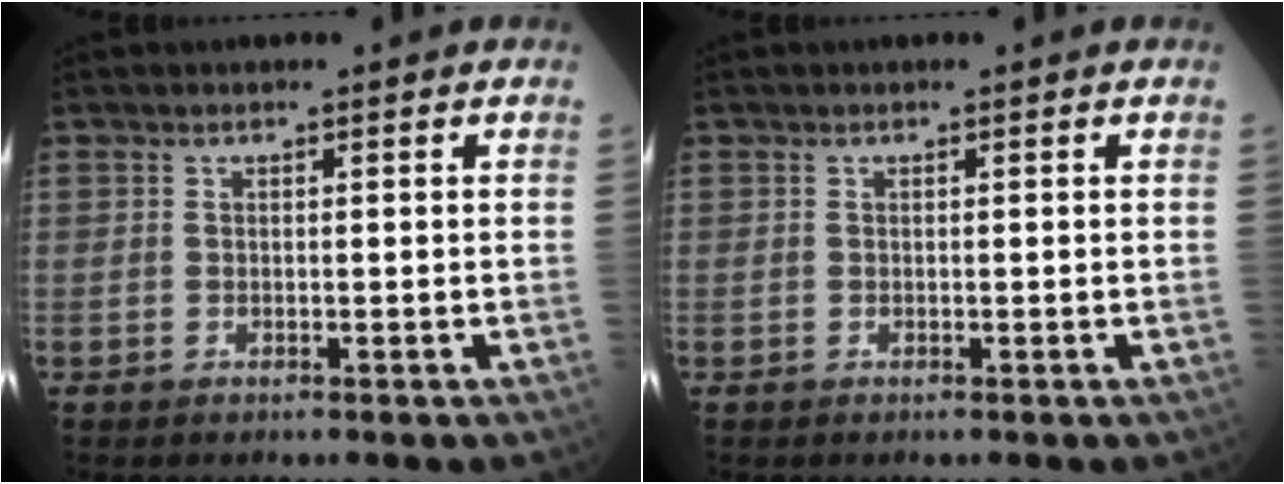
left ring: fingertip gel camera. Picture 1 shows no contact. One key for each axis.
{"total": 0.0}